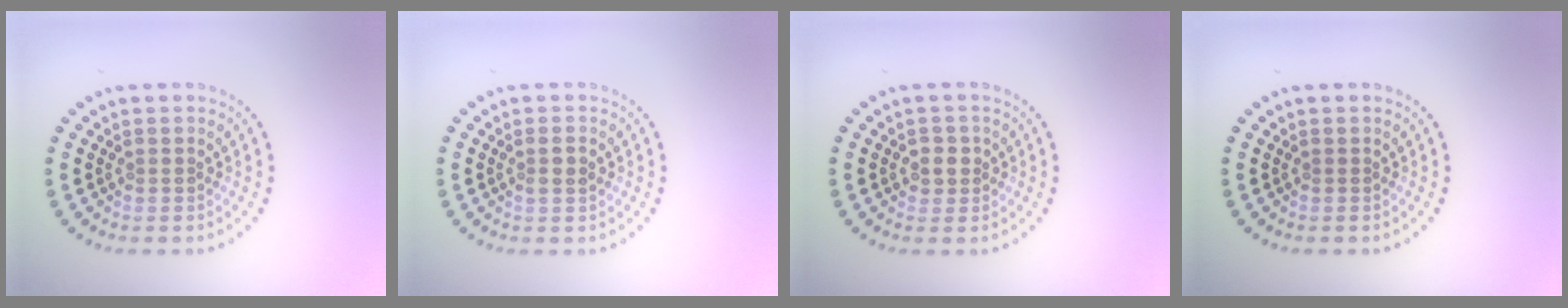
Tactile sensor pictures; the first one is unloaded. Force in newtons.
{"total": 1.2, "press": 1.1, "slide": 0.5}
{"total": 1.5, "press": 1.4, "slide": 0.6}
{"total": 0.0}